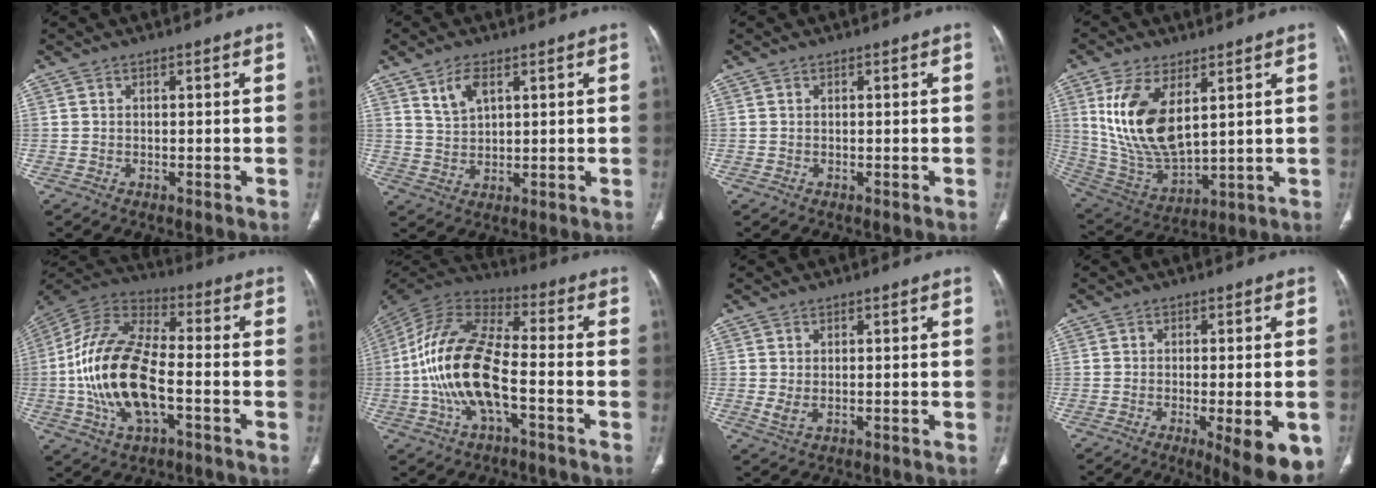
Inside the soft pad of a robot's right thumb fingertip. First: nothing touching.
{"total": 4.9, "force": [2.7, 2.5, 3.3], "torque": [-0.059, -0.013, 0.057]}
{"total": 0.0}
{"total": 16.1, "force": [5.2, 8.0, 12.9], "torque": [-0.246, -0.025, 0.121]}
{"total": 19.4, "force": [-3.7, 9.5, 16.6], "torque": [-0.328, 0.031, -0.070]}
{"total": 17.6, "force": [-3.9, 7.7, 15.3], "torque": [-0.312, 0.041, -0.076]}
{"total": 1.8, "force": [0.2, 0.7, 1.7], "torque": [-0.036, -0.003, 0.011]}
{"total": 11.8, "force": [-4.5, 3.4, 10.4], "torque": [-0.110, -0.010, -0.052]}